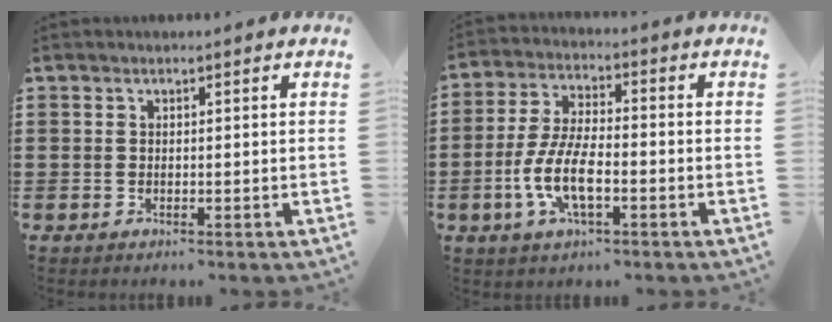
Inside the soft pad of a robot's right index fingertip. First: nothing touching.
{"total": 8.6, "force": [-2.9, 3.1, 7.5], "torque": [-0.171, -0.011, -0.059]}